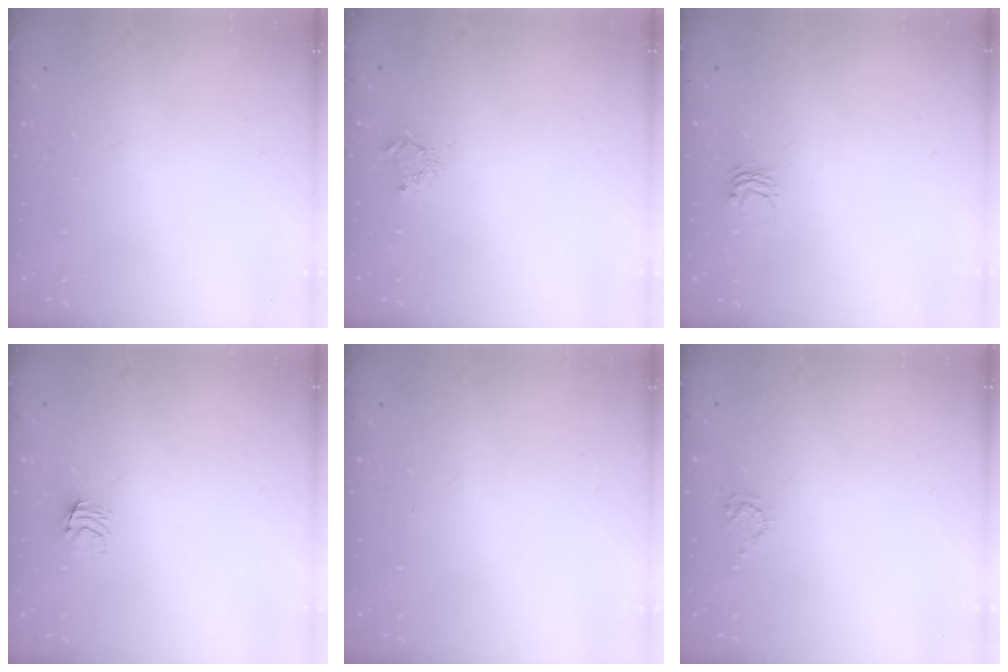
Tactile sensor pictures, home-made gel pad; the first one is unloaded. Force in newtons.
{"total": 3.3, "press": 3.2, "slide": 0.4}
{"total": 2.7, "press": 2.7, "slide": 0.2}
{"total": 4.6, "press": 4.6, "slide": 0.5}
{"total": 0.0}
{"total": 2.9, "press": 2.9, "slide": 0.3}